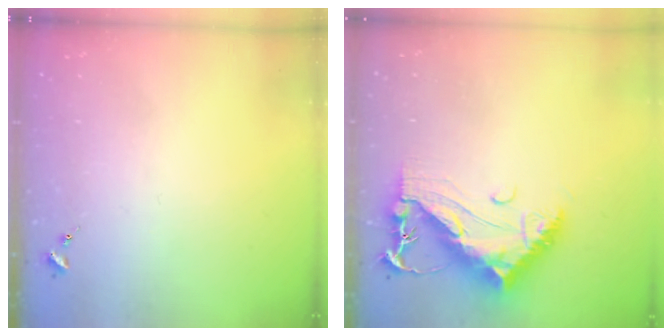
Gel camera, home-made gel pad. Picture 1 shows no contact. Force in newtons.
{"total": 14.4, "press": 14.3, "slide": 1.4}